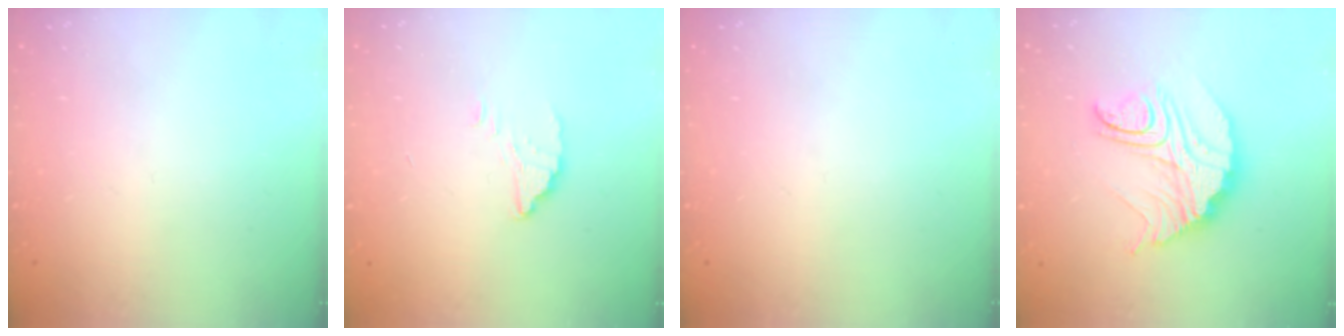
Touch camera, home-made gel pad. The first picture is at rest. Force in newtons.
{"total": 2.5, "press": 2.5, "slide": 0.1}
{"total": 0.0}
{"total": 15.0, "press": 14.9, "slide": 1.5}